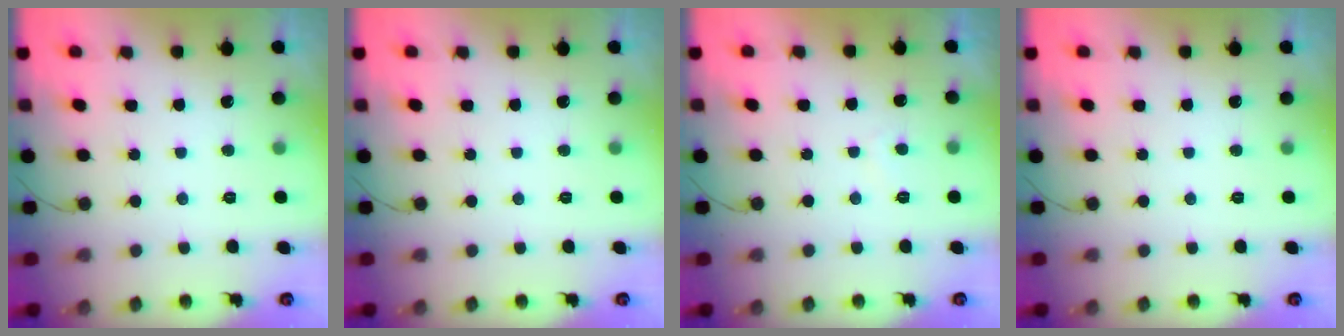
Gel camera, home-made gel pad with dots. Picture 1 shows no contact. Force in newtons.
{"total": 0.0}
{"total": 1.7, "press": 1.6, "slide": 0.5}
{"total": 0.0}